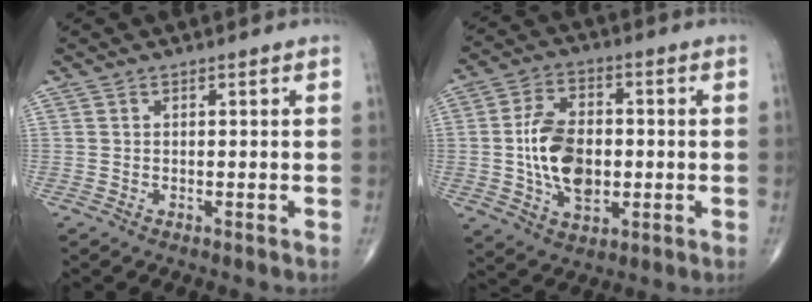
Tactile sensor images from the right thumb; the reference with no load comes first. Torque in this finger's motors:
{"motor_torque": [1.78, 1.99, 1.43, -0.01, 0.18]}